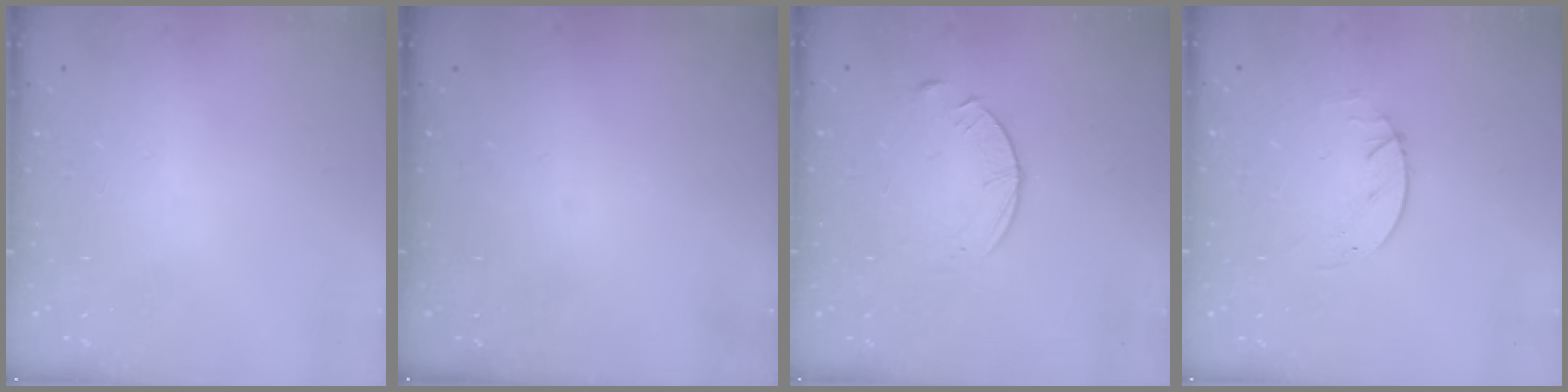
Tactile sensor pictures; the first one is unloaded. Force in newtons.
{"total": 0.0}
{"total": 5.6, "press": 5.6, "slide": 0.7}
{"total": 1.7, "press": 1.7, "slide": 0.2}